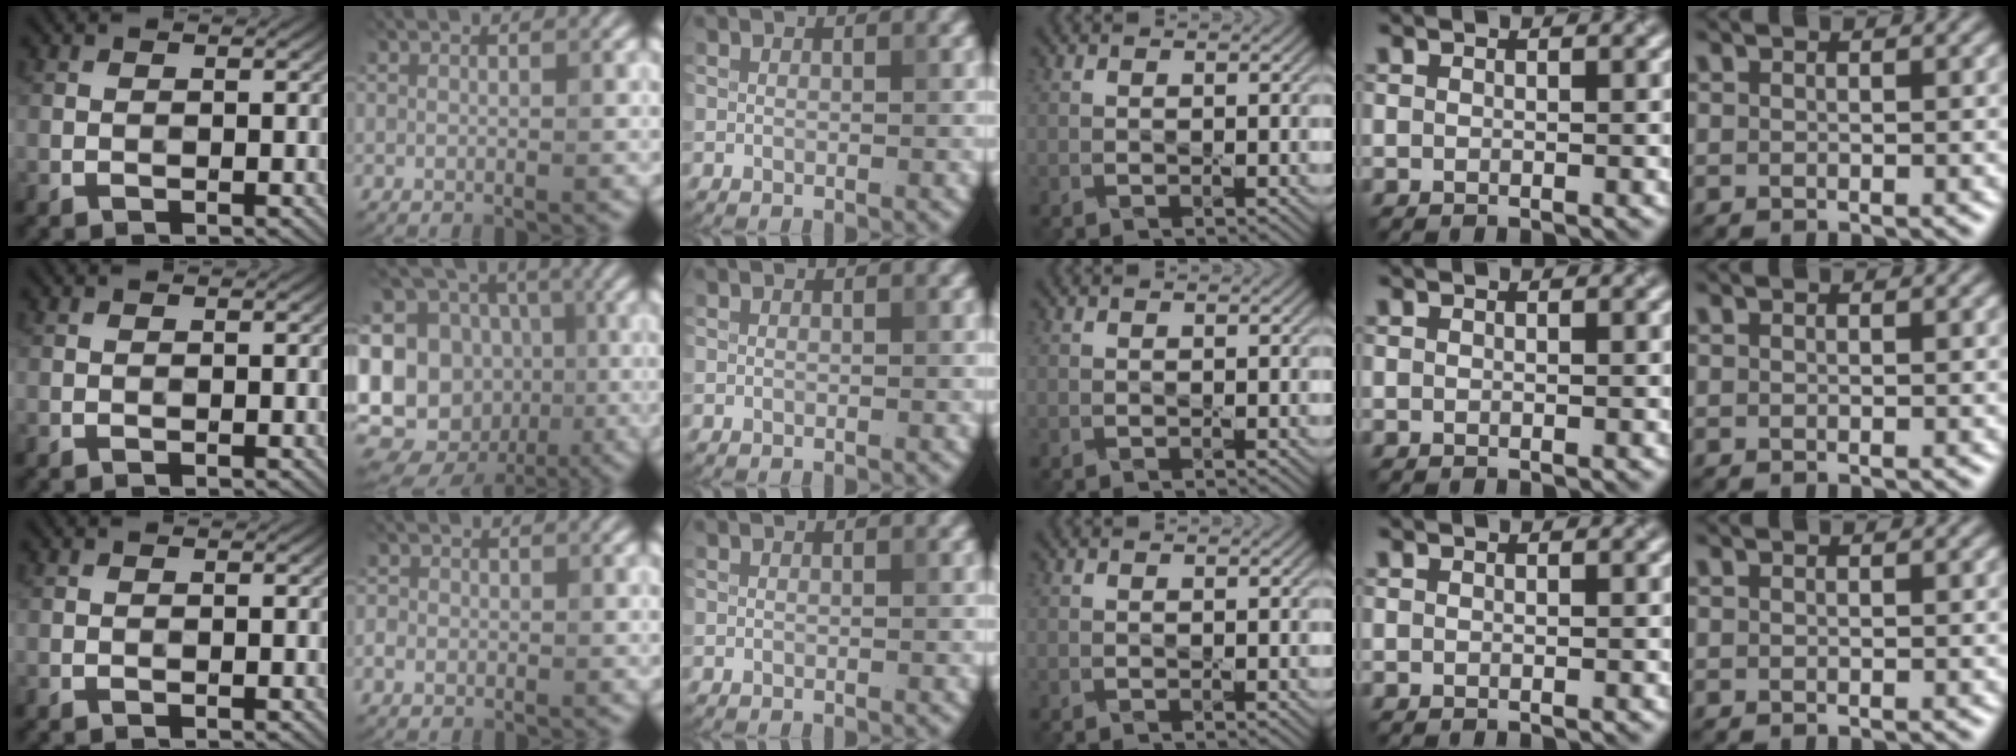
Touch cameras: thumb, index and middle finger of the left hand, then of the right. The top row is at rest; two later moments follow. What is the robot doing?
{"motion": "press", "object": "sticker"}